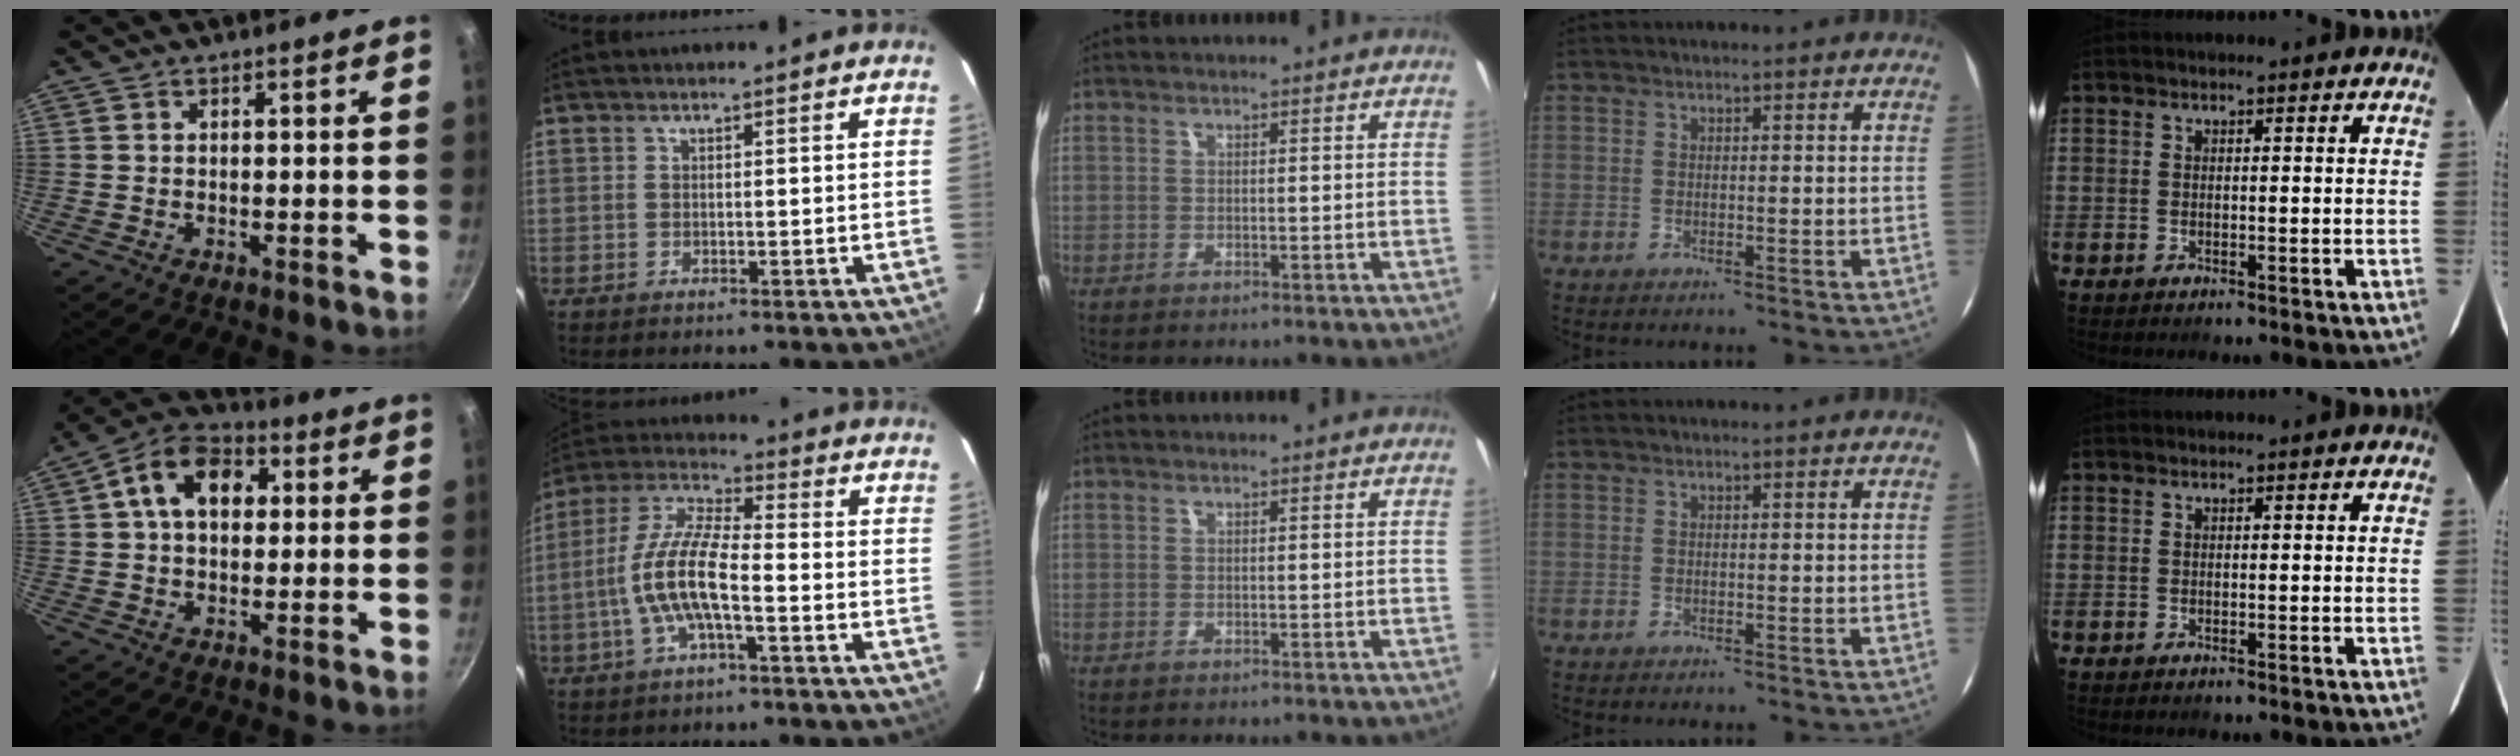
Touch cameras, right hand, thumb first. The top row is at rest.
{"thumb": {"total": 12.8, "force": [2.9, 8.9, 8.7], "torque": [-0.116, 0.020, 0.030]}, "index": {"total": 11.8, "force": [-3.3, 3.0, 10.9], "torque": [-0.228, 0.004, -0.066]}}